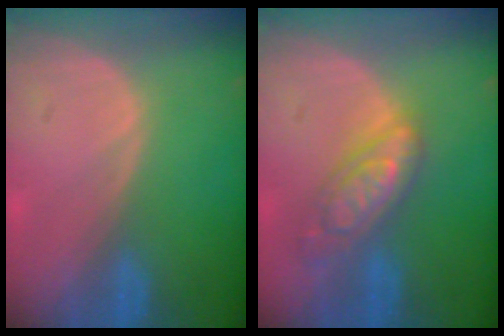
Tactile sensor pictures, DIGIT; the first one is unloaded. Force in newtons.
{"total": 6.7, "press": 6.7, "slide": 0.4}